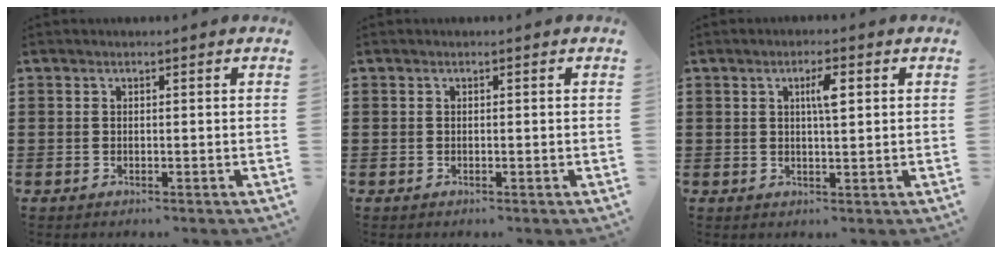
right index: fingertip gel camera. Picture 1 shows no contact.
{"total": 0.0}
{"total": 3.5, "force": [1.0, 0.8, 3.3], "torque": [-0.059, 0.006, 0.011]}